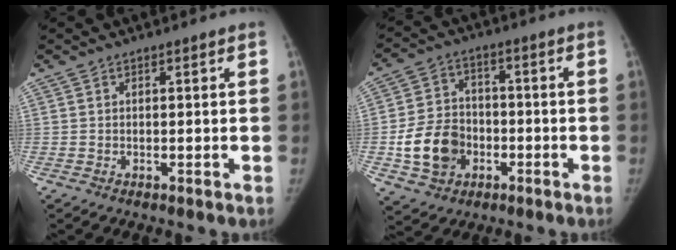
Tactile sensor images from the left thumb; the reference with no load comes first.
{"total": 11.8, "force": [-3.4, 9.5, 6.1], "torque": [-0.086, 0.020, -0.058]}